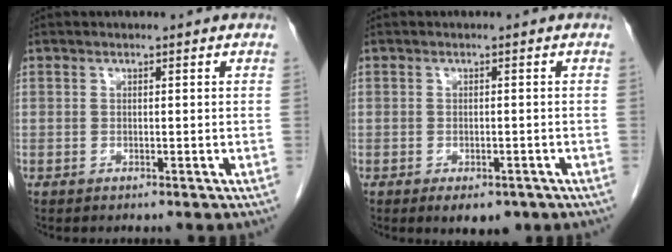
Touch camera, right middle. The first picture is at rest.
{"total": 4.5, "force": [-3.0, 2.2, 2.5], "torque": [-0.027, -0.003, -0.037]}